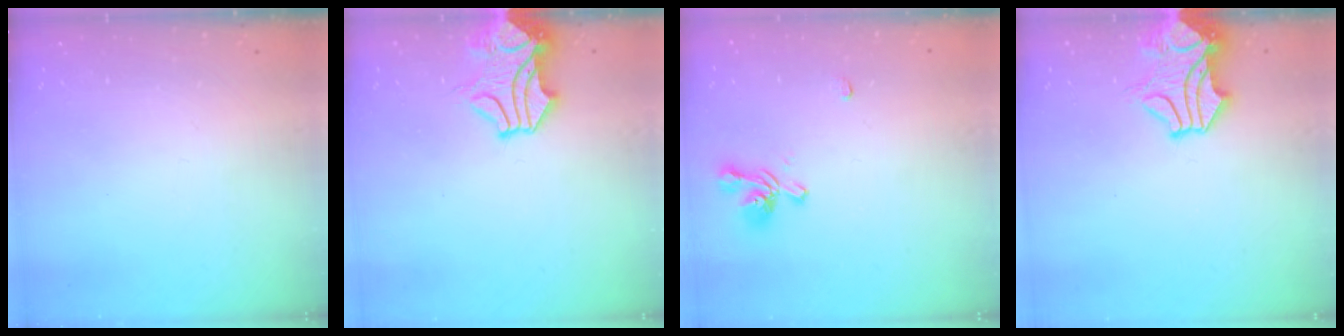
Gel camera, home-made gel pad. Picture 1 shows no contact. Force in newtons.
{"total": 2.4, "press": 2.0, "slide": 1.3}
{"total": 1.8, "press": 1.4, "slide": 1.1}
{"total": 2.4, "press": 2.1, "slide": 1.2}